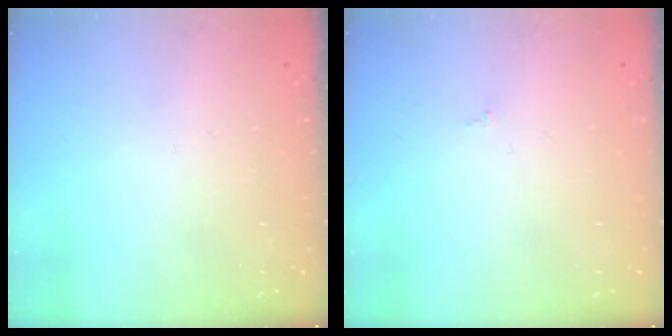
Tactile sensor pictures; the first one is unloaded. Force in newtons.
{"total": 0.0}